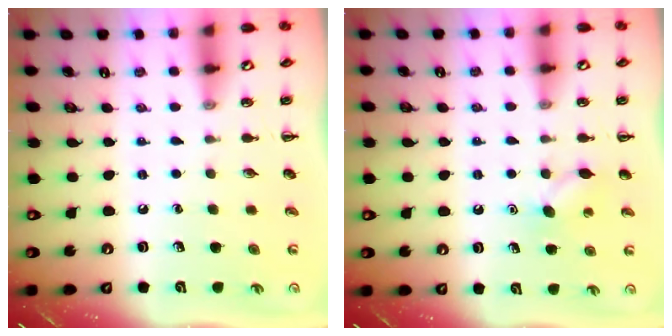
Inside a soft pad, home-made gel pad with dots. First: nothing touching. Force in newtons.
{"total": 7.0, "press": 6.8, "slide": 1.6}